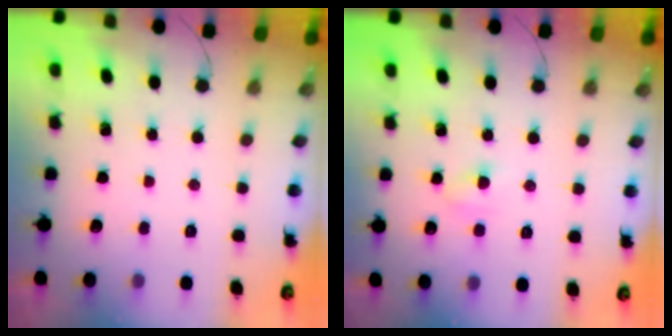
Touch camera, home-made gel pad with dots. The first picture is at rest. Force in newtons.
{"total": 4.2, "press": 4.0, "slide": 1.3}